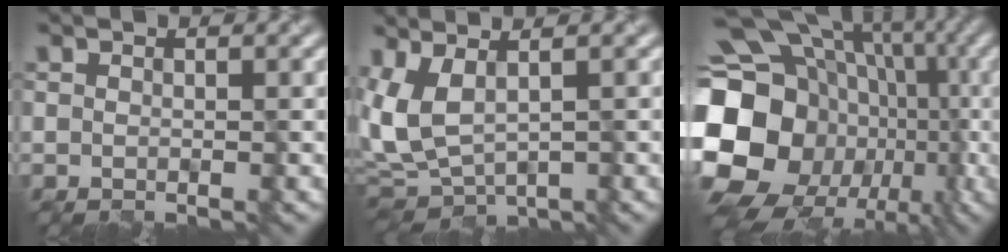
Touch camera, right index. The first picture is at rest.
{"total": 5.3, "force": [0.0, 2.2, 4.8], "torque": [-0.106, 0.000, -0.002]}
{"total": 19.5, "force": [-2.7, 16.0, 10.9], "torque": [-0.189, 0.001, -0.066]}